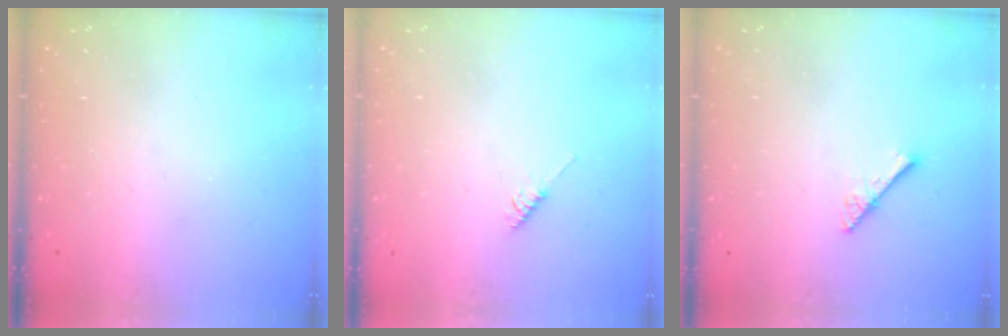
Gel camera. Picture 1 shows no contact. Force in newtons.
{"total": 3.5, "press": 3.5, "slide": 0.7}
{"total": 2.9, "press": 2.9, "slide": 0.2}